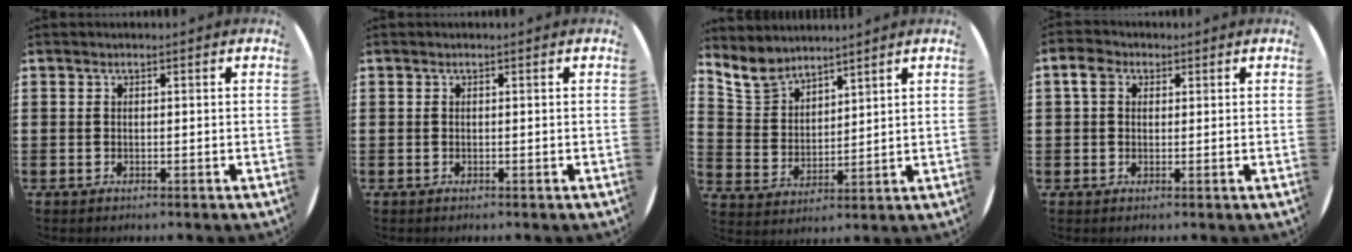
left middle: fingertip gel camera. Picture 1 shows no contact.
{"total": 0.0}
{"total": 5.5, "force": [5.2, 1.7, 0.7], "torque": [-0.035, -0.020, 0.099]}
{"total": 2.2, "force": [1.1, 1.7, 1.0], "torque": [-0.018, 0.007, 0.016]}